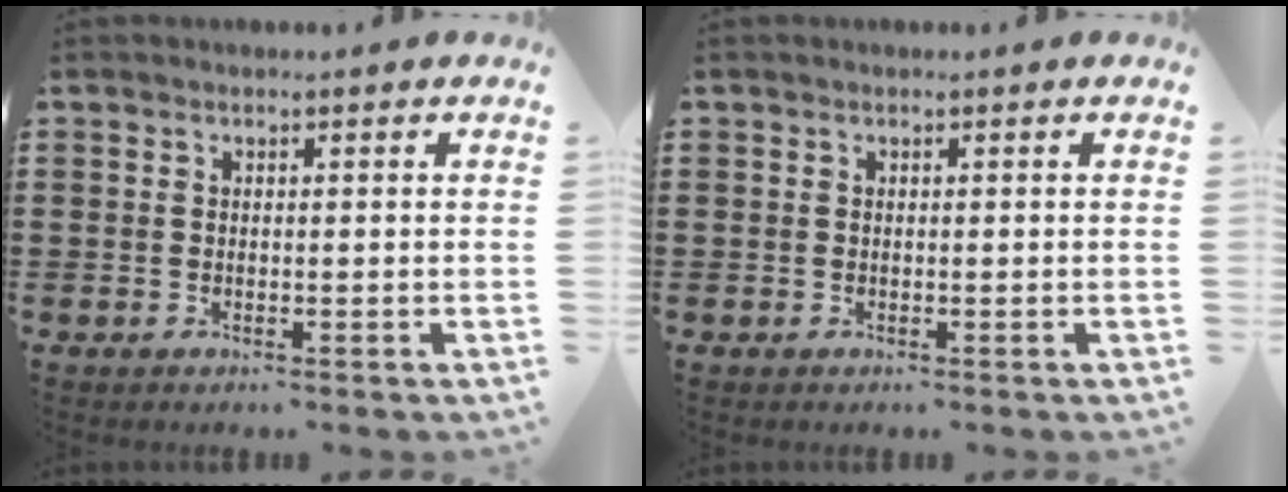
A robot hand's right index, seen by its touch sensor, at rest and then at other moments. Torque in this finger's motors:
{"motor_torque": [0.07, 0.84, 0.00, 0.00]}